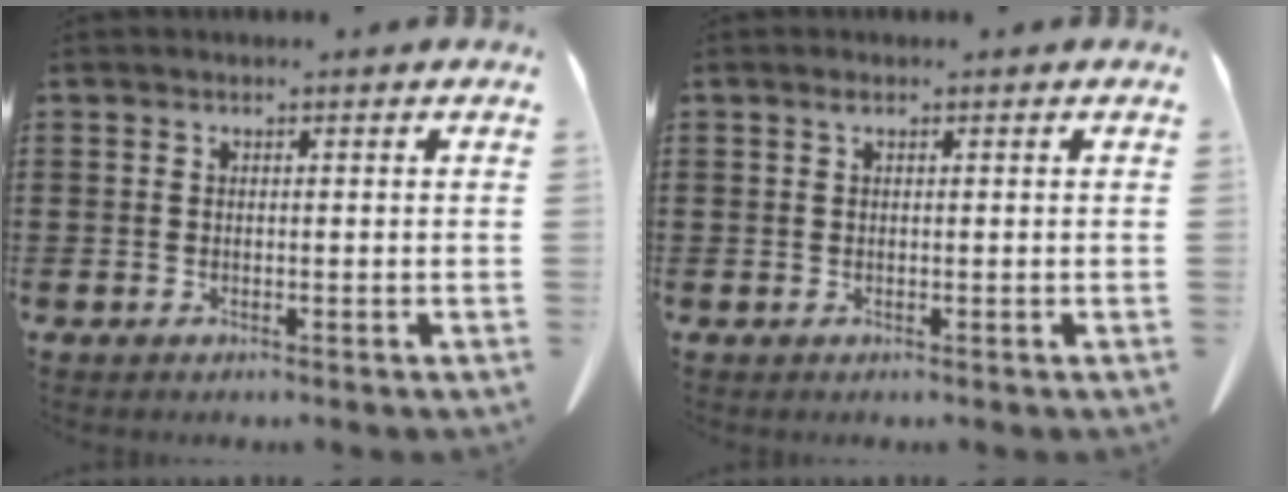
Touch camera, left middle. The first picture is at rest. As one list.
[{"total": 0.6, "force": [0.3, 0.2, 0.5], "torque": [-0.011, 0.002, 0.005]}]